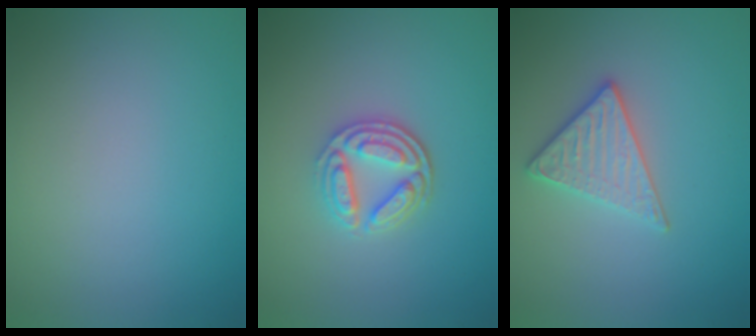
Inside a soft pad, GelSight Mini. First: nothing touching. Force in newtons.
{"total": 3.7, "press": 3.2, "slide": 1.8}
{"total": 2.8, "press": 2.6, "slide": 1.1}